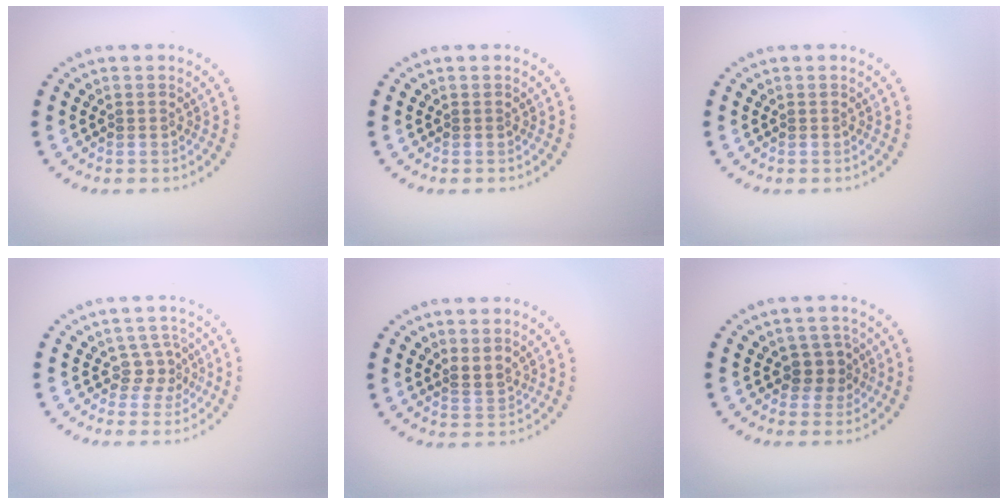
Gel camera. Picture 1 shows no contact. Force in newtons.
{"total": 0.0}
{"total": 0.0}
{"total": 2.1, "press": 1.5, "slide": 1.5}
{"total": 1.6, "press": 1.3, "slide": 0.9}
{"total": 2.2, "press": 1.9, "slide": 1.3}